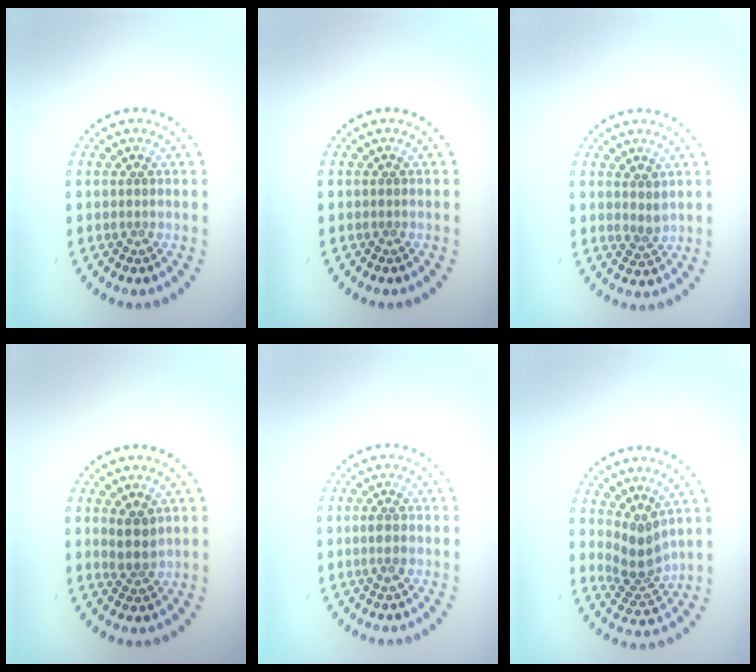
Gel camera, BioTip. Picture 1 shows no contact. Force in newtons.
{"total": 0.0}
{"total": 1.4, "press": 1.2, "slide": 0.9}
{"total": 2.2, "press": 1.9, "slide": 1.1}
{"total": 1.1, "press": 1.1, "slide": 0.3}
{"total": 3.1, "press": 2.4, "slide": 2.0}